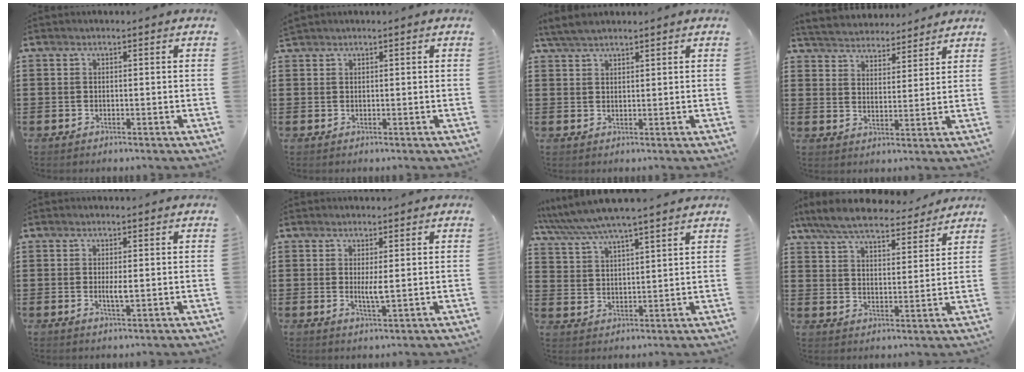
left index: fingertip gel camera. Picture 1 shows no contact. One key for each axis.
{"total": 0.7, "fx": 0.7, "fy": 0.1, "fz": 0.1, "tx": -0.004, "ty": -0.001, "tz": 0.015}
{"total": 3.3, "fx": 2.9, "fy": 0.7, "fz": 1.3, "tx": -0.033, "ty": 0.003, "tz": 0.056}
{"total": 4.1, "fx": 4.1, "fy": 0.5, "fz": -0.5, "tx": -0.011, "ty": -0.023, "tz": 0.071}
{"total": 2.2, "fx": 0.0, "fy": 0.4, "fz": 2.2, "tx": -0.040, "ty": -0.005, "tz": 0.001}
{"total": 3.0, "fx": 0.5, "fy": 0.4, "fz": 2.9, "tx": -0.057, "ty": -0.005, "tz": 0.009}
{"total": 6.3, "fx": 5.8, "fy": 0.7, "fz": 2.3, "tx": -0.065, "ty": -0.023, "tz": 0.103}
{"total": 7.4, "fx": 6.8, "fy": 1.1, "fz": 2.7, "tx": -0.079, "ty": -0.030, "tz": 0.122}